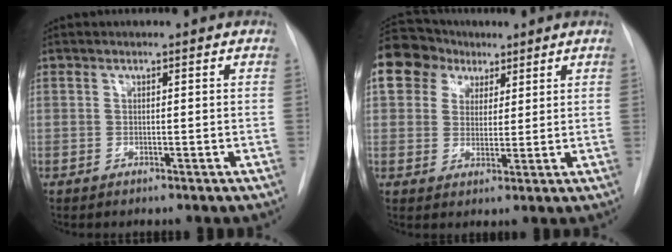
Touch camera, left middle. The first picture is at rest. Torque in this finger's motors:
{"motor_torque": [0.36, -0.35, 0.24, 0.06]}